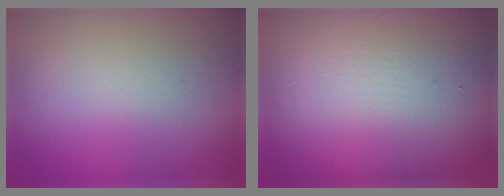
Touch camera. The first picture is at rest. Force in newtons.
{"total": 21.4, "press": 21.4, "slide": 1.1}